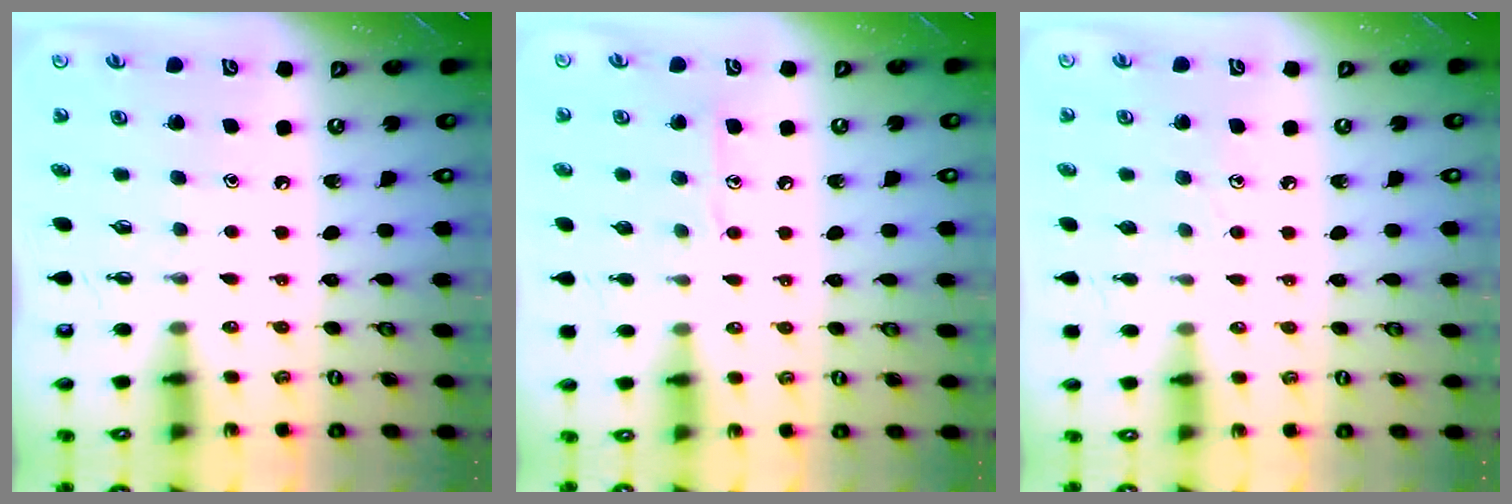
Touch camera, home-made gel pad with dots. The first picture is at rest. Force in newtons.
{"total": 7.8, "press": 7.8, "slide": 0.7}
{"total": 3.5, "press": 3.5, "slide": 0.4}